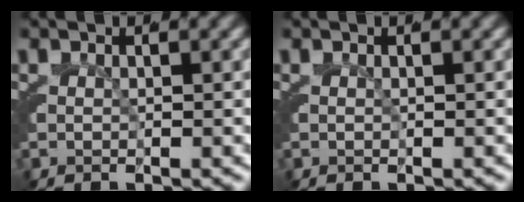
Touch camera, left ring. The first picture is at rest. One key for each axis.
{"total": 0.0}